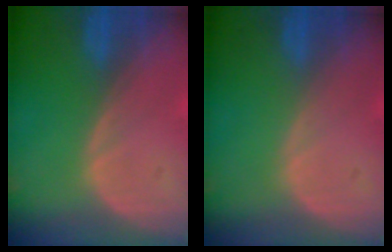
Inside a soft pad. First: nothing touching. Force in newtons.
{"total": 0.0}